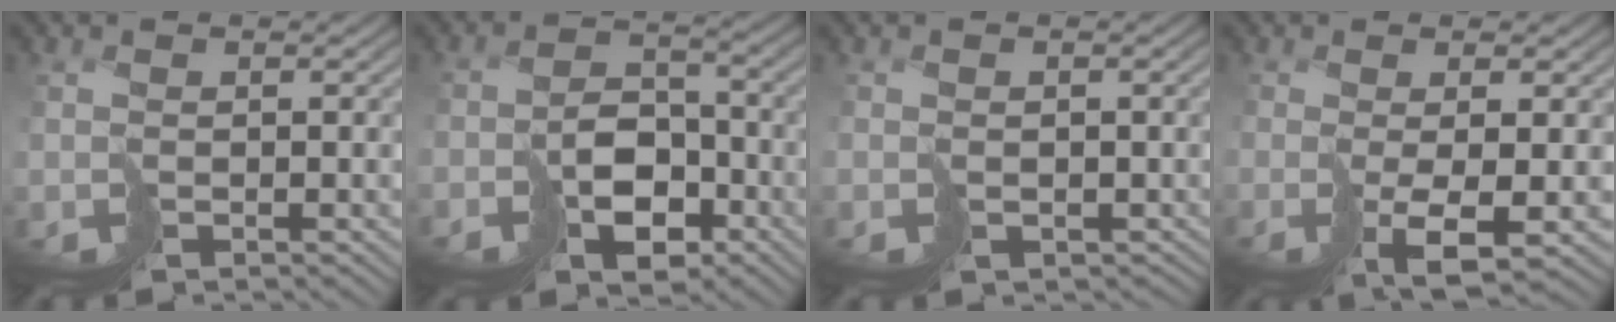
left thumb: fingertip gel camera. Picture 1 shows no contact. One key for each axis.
{"total": 5.4, "fx": -2.9, "fy": 3.5, "fz": 2.9, "tx": -0.039, "ty": -0.003, "tz": -0.047}
{"total": 0.9, "fx": -0.2, "fy": 0.9, "fz": 0.0, "tx": 0.006, "ty": -0.003, "tz": -0.001}
{"total": 3.1, "fx": -0.2, "fy": -0.3, "fz": 3.1, "tx": -0.046, "ty": 0.004, "tz": 0.002}